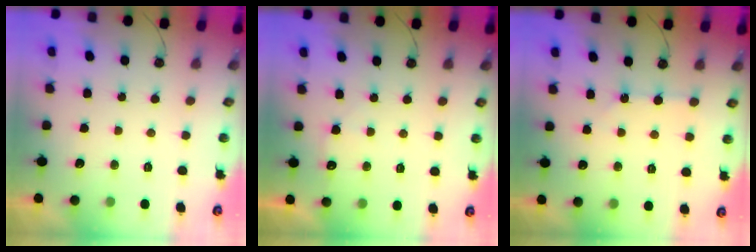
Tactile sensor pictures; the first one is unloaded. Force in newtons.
{"total": 6.3, "press": 6.2, "slide": 0.7}
{"total": 2.7, "press": 2.7, "slide": 0.3}